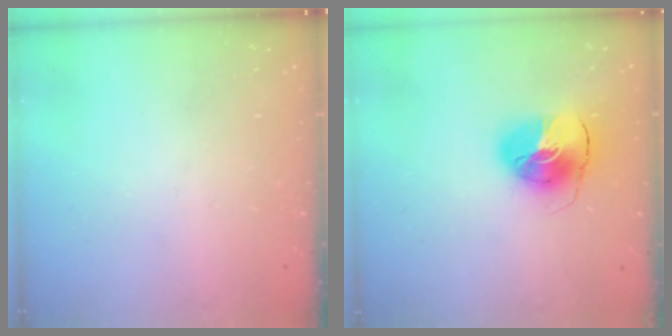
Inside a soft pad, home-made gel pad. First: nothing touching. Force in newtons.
{"total": 9.3, "press": 9.2, "slide": 1.3}